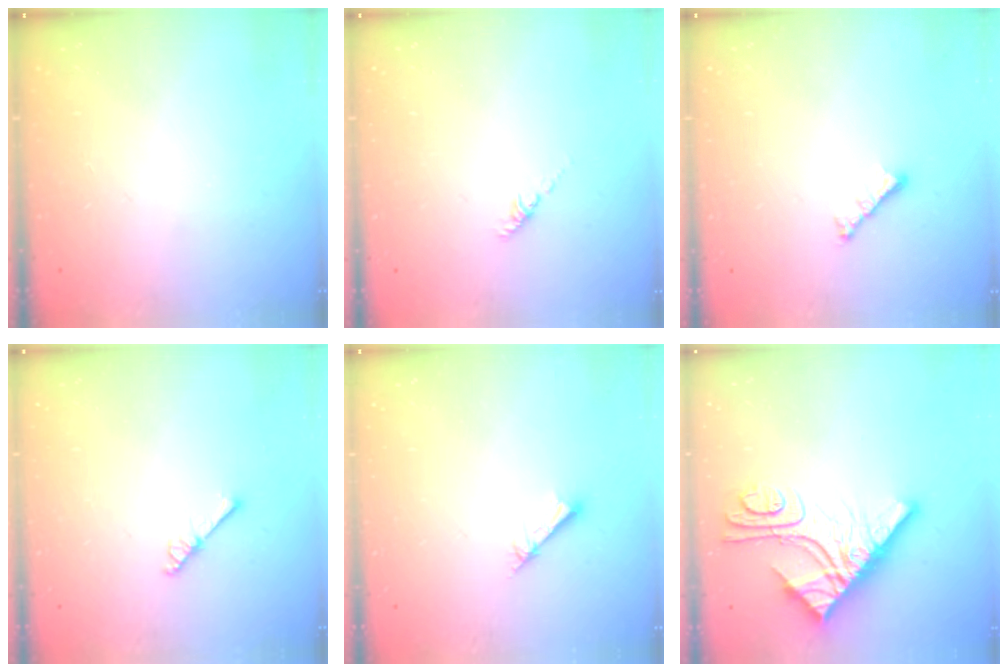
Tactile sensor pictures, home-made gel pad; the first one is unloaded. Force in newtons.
{"total": 1.2, "press": 1.1, "slide": 0.5}
{"total": 2.8, "press": 2.7, "slide": 0.6}
{"total": 2.6, "press": 2.6, "slide": 0.3}
{"total": 1.6, "press": 1.6, "slide": 0.2}
{"total": 15.3, "press": 15.3, "slide": 1.4}